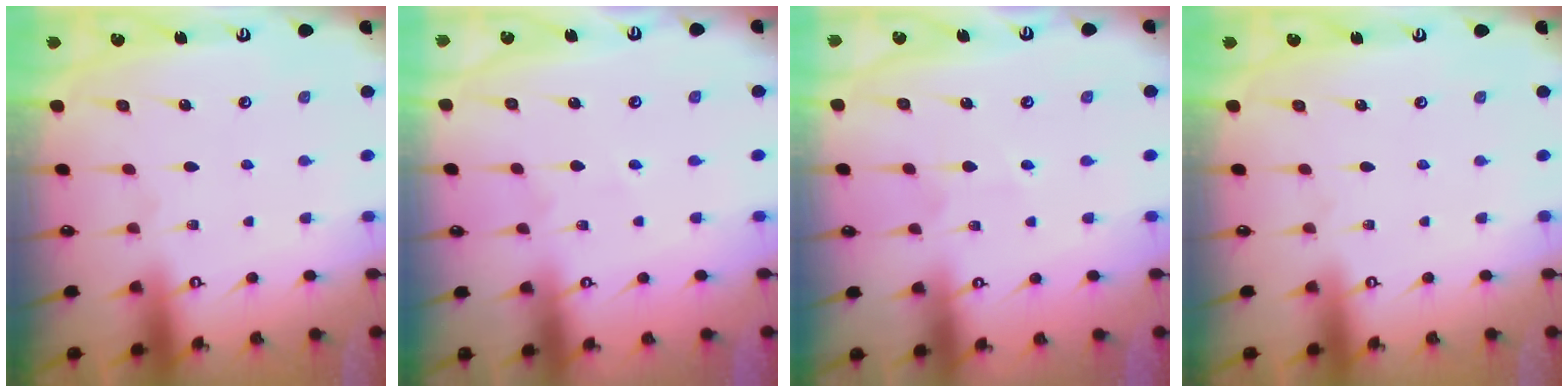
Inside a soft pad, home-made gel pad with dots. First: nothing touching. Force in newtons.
{"total": 1.7, "press": 1.6, "slide": 0.5}
{"total": 2.9, "press": 2.8, "slide": 0.4}
{"total": 0.0}